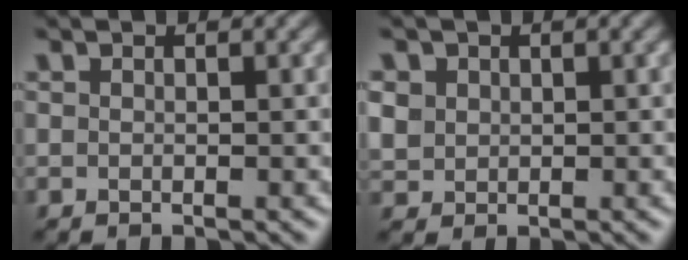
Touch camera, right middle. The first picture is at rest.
{"total": 2.2, "force": [0.7, 1.9, 0.8], "torque": [-0.026, 0.002, 0.014]}